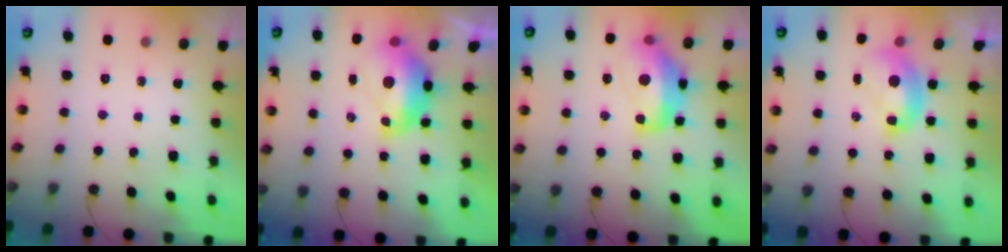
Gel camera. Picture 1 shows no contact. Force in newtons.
{"total": 3.3, "press": 3.2, "slide": 0.7}
{"total": 8.5, "press": 8.4, "slide": 1.3}
{"total": 1.9, "press": 1.9, "slide": 0.1}